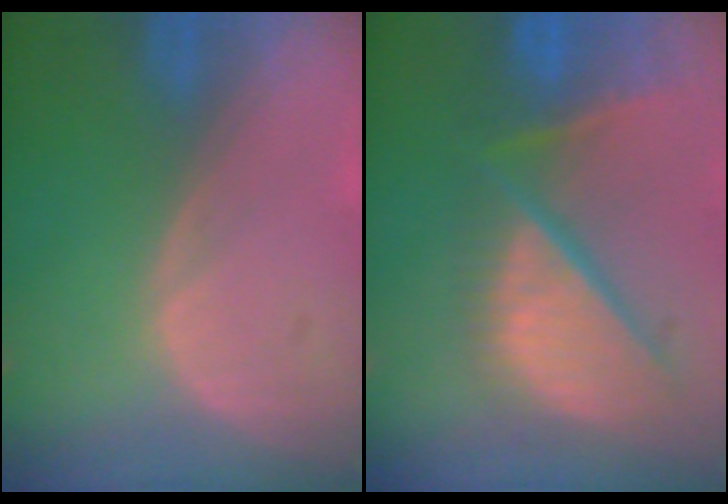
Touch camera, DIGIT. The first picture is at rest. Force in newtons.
{"total": 12.8, "press": 10.6, "slide": 7.2}